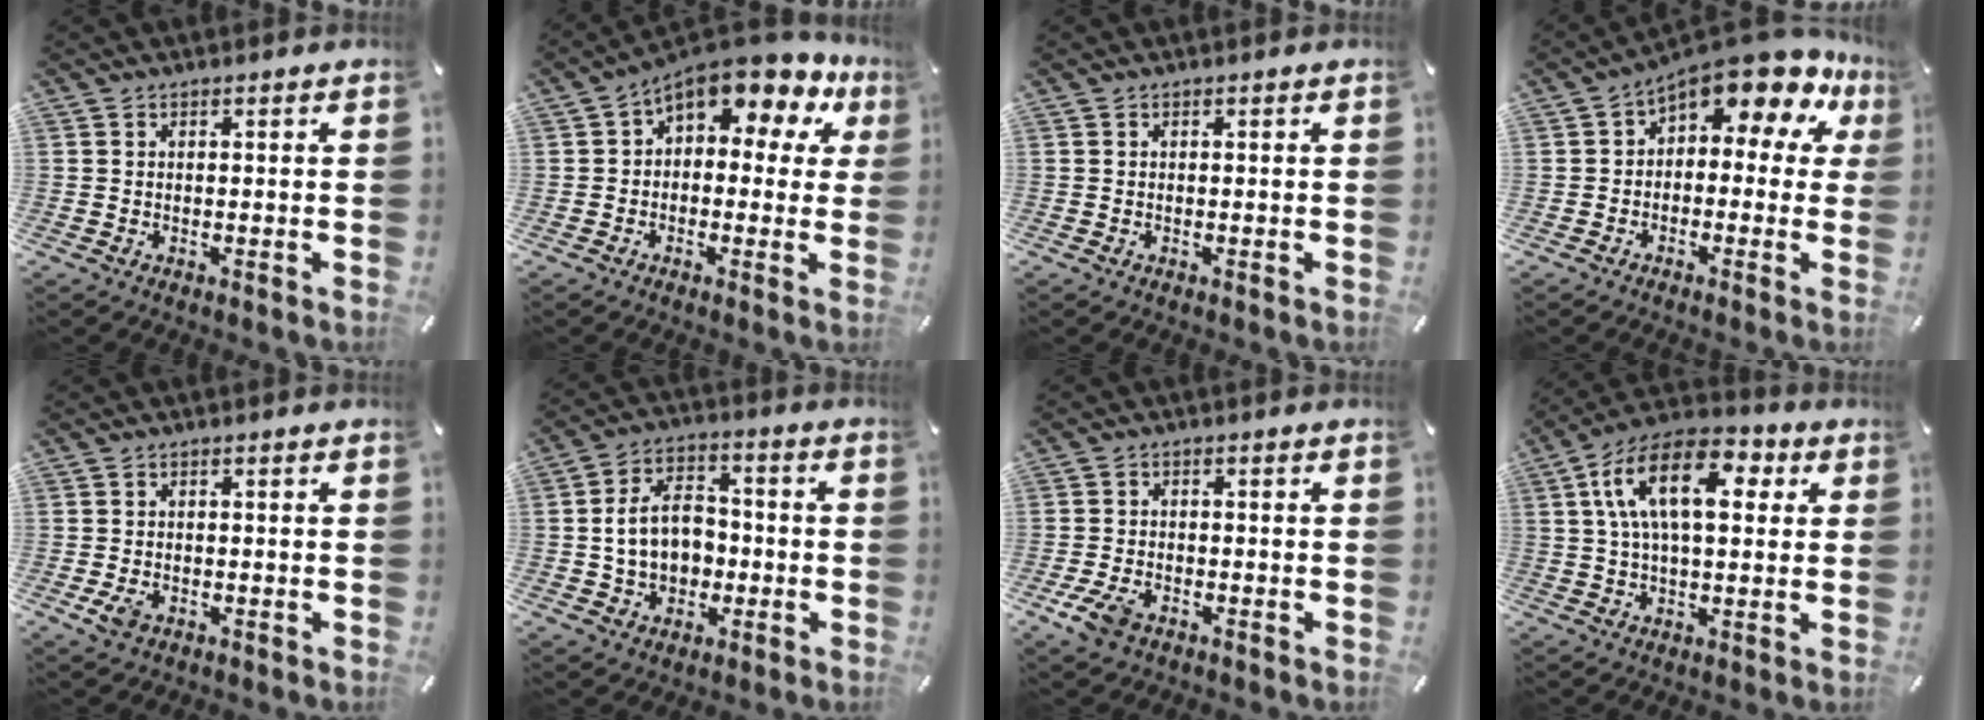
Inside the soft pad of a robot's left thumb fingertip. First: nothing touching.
{"total": 10.9, "force": [6.5, 5.3, 6.9], "torque": [-0.112, -0.043, 0.115]}
{"total": 0.0}
{"total": 11.6, "force": [7.3, 4.4, 7.8], "torque": [-0.128, -0.063, 0.126]}
{"total": 3.2, "force": [-1.2, 2.1, 2.1], "torque": [-0.057, -0.002, -0.026]}
{"total": 10.6, "force": [-1.0, 8.5, 6.2], "torque": [-0.113, 0.024, -0.013]}
{"total": 5.2, "force": [-2.7, 3.2, 3.2], "torque": [-0.081, 0.006, -0.055]}
{"total": 16.7, "force": [5.0, 8.9, 13.2], "torque": [-0.256, 0.006, 0.081]}